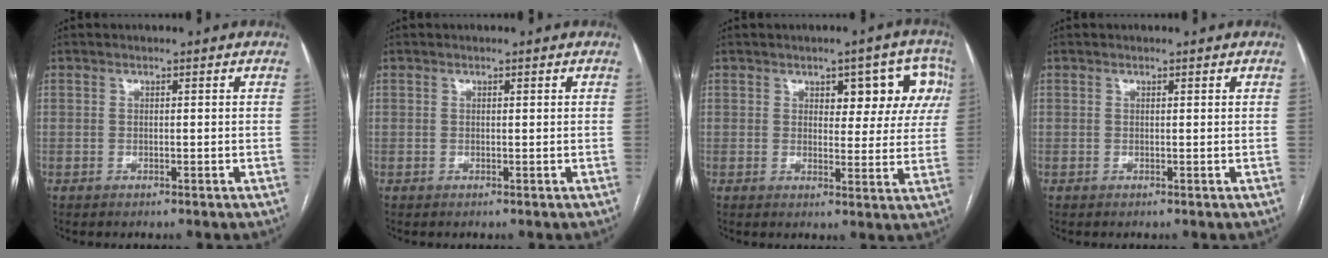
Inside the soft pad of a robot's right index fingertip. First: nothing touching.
{"total": 0.0}
{"total": 8.6, "force": [3.5, 4.2, 6.6], "torque": [-0.054, 0.024, 0.039]}
{"total": 0.0}